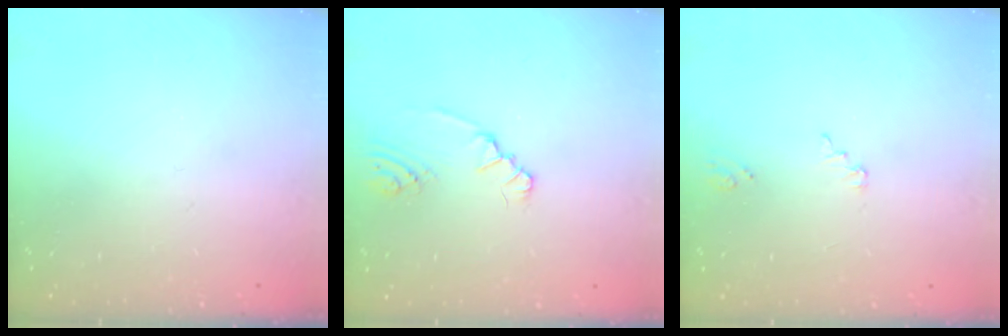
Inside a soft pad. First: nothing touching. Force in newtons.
{"total": 1.8, "press": 1.8, "slide": 0.2}
{"total": 2.2, "press": 2.2, "slide": 0.2}